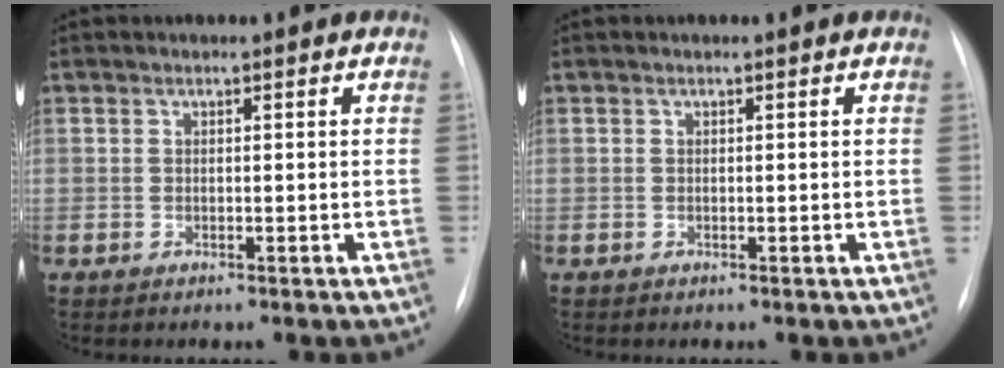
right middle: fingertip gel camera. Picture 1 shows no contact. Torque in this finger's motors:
{"motor_torque": [0.00, -0.06, 0.01, 0.01]}